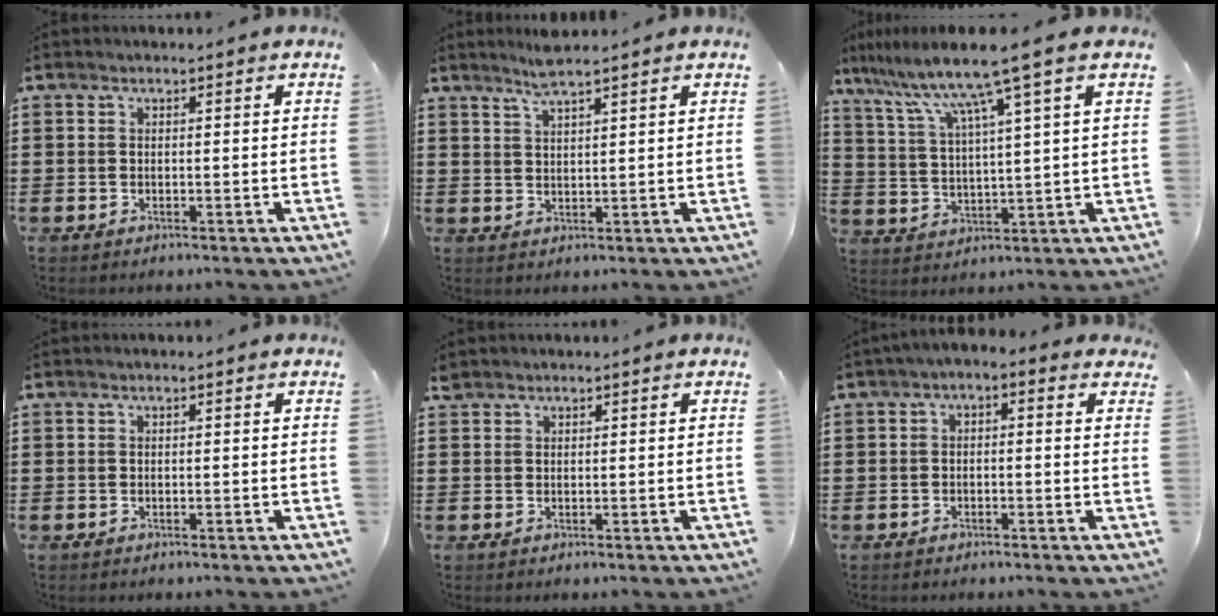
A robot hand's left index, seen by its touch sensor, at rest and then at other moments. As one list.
[{"total": 3.3, "force": [2.8, -0.2, 1.7], "torque": [-0.041, 0.000, 0.051]}, {"total": 9.2, "force": [6.3, -0.5, 6.7], "torque": [-0.151, -0.029, 0.100]}, {"total": 0.0}, {"total": 1.0, "force": [0.9, 0.4, 0.2], "torque": [-0.007, 0.001, 0.018]}, {"total": 1.6, "force": [-1.4, 0.4, 0.7], "torque": [-0.015, 0.005, -0.031]}]